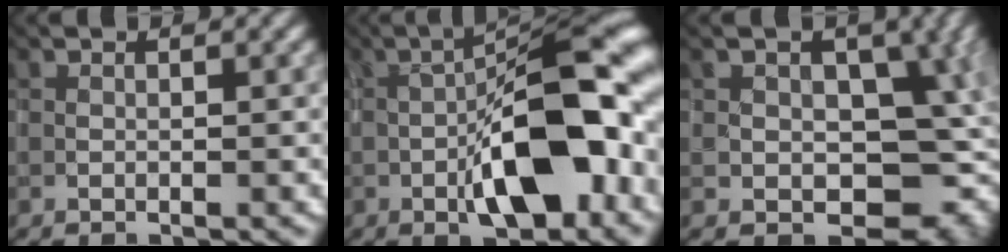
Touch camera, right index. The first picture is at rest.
{"total": 12.0, "force": [-2.7, 4.5, 10.8], "torque": [-0.165, 0.008, -0.046]}
{"total": 9.8, "force": [-1.0, 7.2, 6.6], "torque": [-0.050, -0.009, -0.019]}